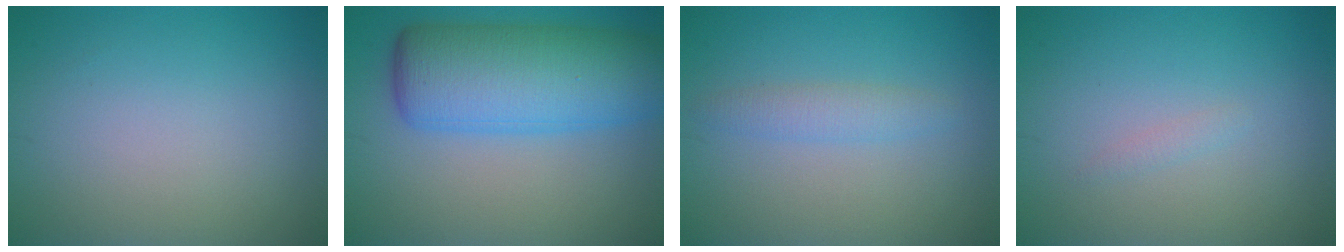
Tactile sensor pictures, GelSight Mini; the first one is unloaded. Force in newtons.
{"total": 10.1, "press": 10.0, "slide": 0.2}
{"total": 1.8, "press": 1.8, "slide": 0.2}
{"total": 0.6, "press": 0.6, "slide": 0.0}